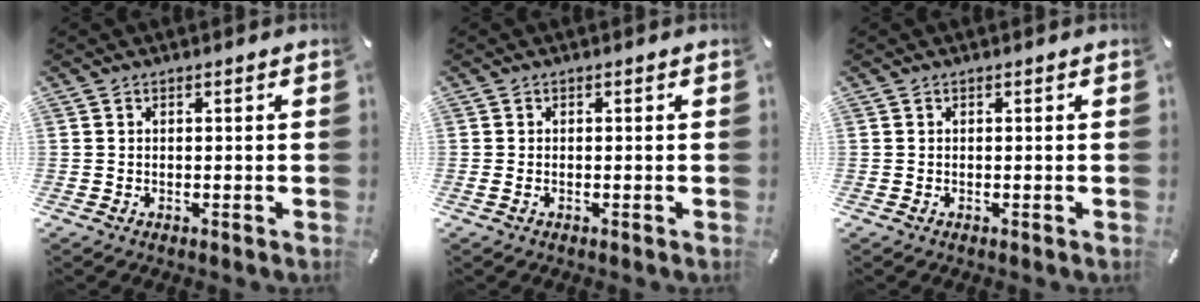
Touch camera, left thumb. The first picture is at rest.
{"total": 0.8, "force": [-0.3, 0.4, 0.6], "torque": [-0.012, -0.001, -0.005]}
{"total": 0.0}